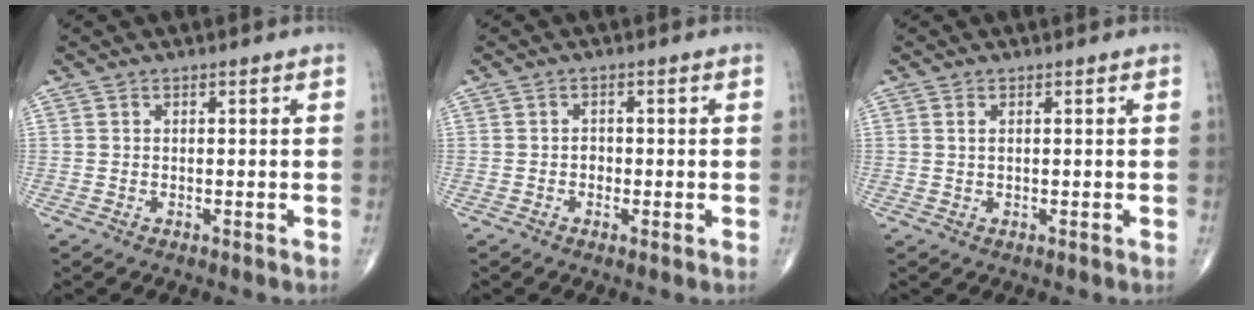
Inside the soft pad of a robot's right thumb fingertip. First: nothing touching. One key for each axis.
{"total": 3.2, "fx": -0.8, "fy": 2.5, "fz": 1.9, "tx": -0.010, "ty": 0.009, "tz": -0.020}
{"total": 1.0, "fx": 0.4, "fy": 0.4, "fz": 0.8, "tx": -0.018, "ty": 0.004, "tz": 0.009}